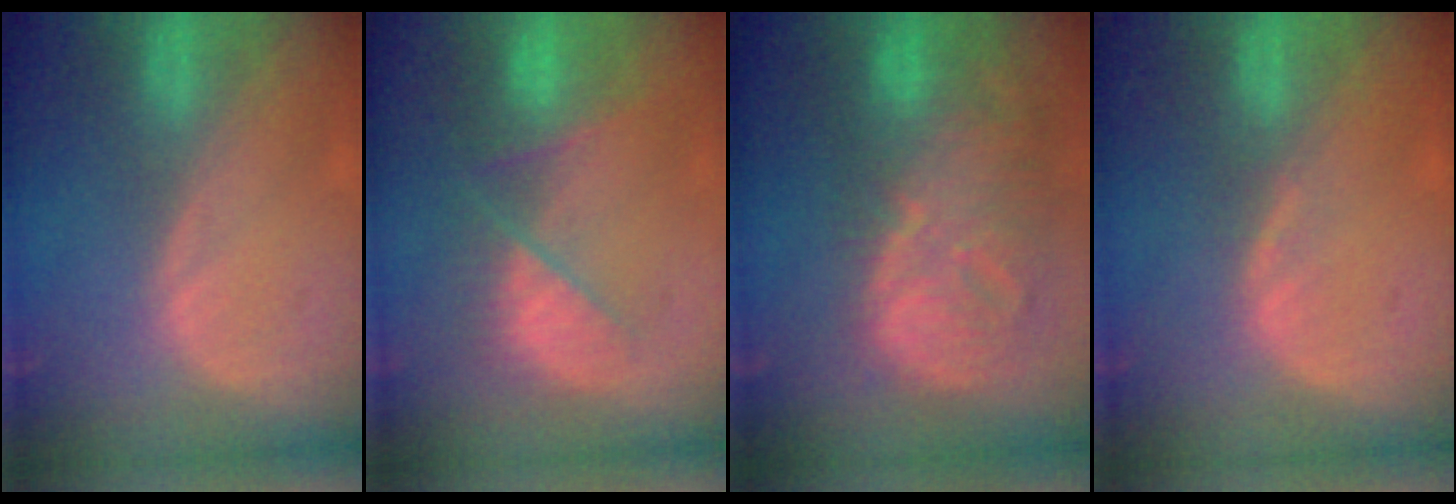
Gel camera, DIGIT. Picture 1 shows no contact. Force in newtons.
{"total": 7.4, "press": 7.2, "slide": 1.9}
{"total": 12.6, "press": 11.0, "slide": 6.2}
{"total": 1.5, "press": 1.2, "slide": 0.8}